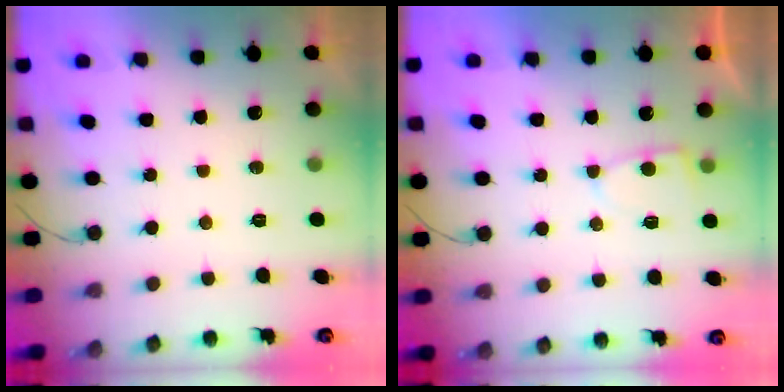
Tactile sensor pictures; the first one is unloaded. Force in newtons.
{"total": 4.1, "press": 4.1, "slide": 0.6}